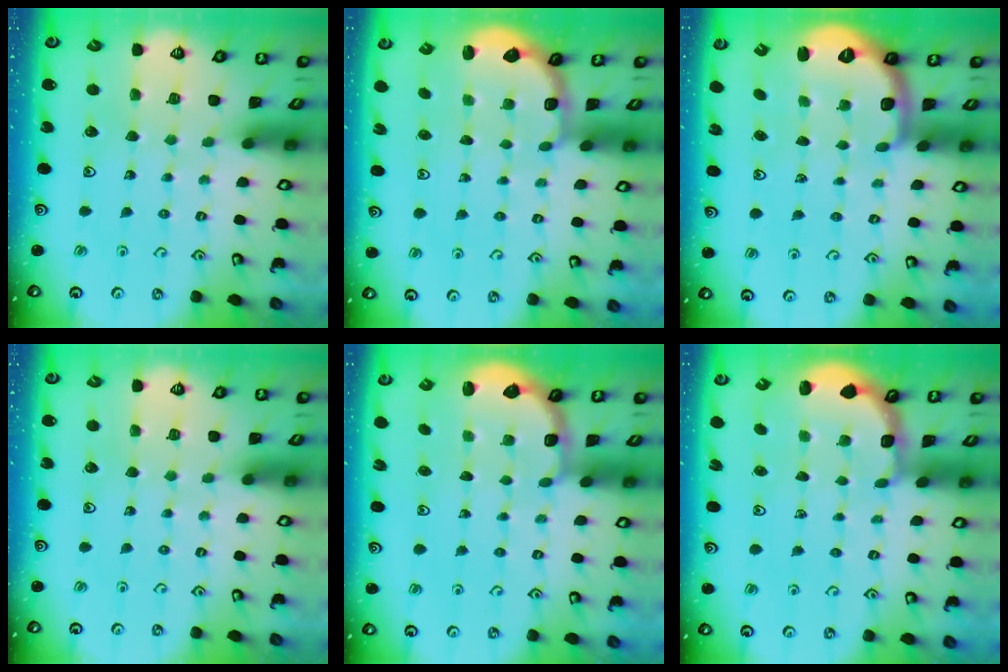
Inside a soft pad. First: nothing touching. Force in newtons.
{"total": 2.6, "press": 2.1, "slide": 1.5}
{"total": 2.0, "press": 1.5, "slide": 1.3}
{"total": 0.0}
{"total": 2.7, "press": 2.3, "slide": 1.5}
{"total": 2.4, "press": 1.7, "slide": 1.6}